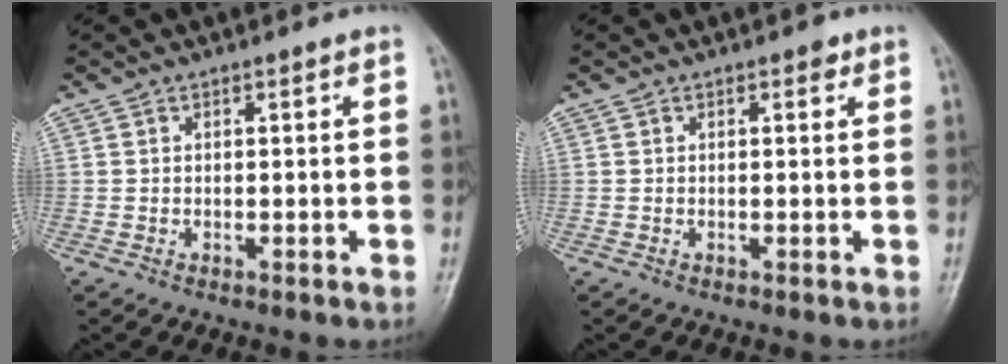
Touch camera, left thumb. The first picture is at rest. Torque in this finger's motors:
{"motor_torque": [0.19, -0.11, 0.08, -0.20, 0.02]}